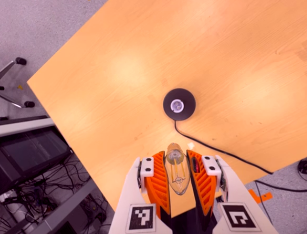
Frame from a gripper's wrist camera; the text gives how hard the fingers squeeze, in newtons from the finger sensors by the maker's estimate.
{"total": 20.7, "left": 22.3, "right": 19.1}